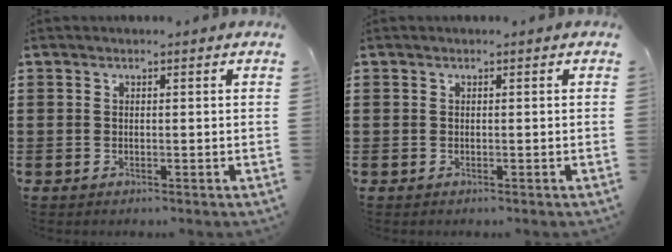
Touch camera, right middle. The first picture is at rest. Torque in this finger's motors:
{"motor_torque": [0.34, -0.14, 0.08, 0.01]}